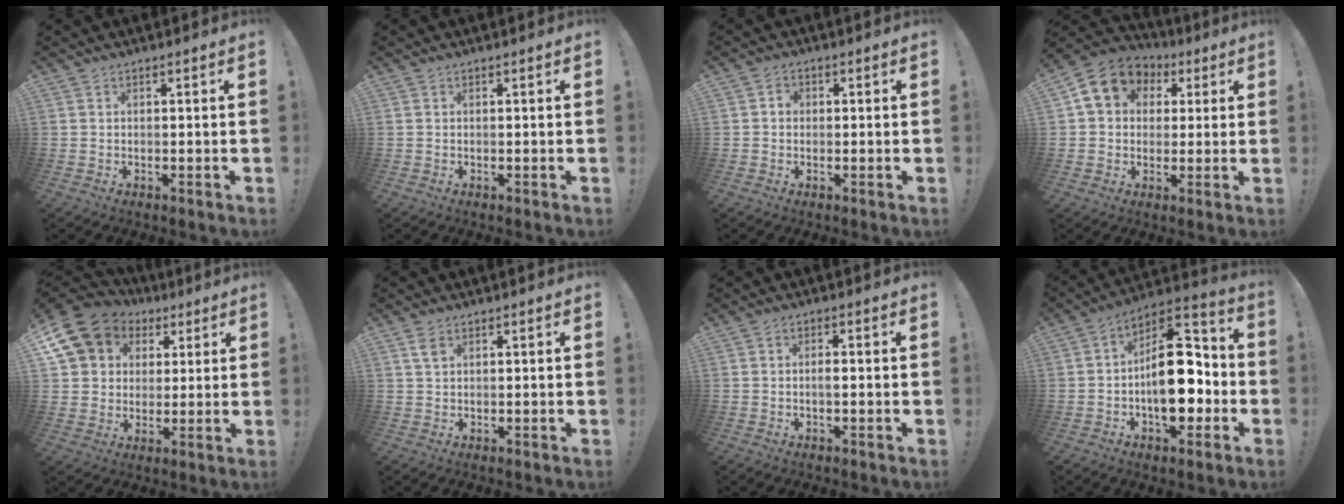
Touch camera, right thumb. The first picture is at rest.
{"total": 0.0}
{"total": 2.3, "force": [-0.5, 1.9, 1.2], "torque": [-0.021, 0.009, -0.009]}
{"total": 11.6, "force": [3.9, 9.5, 5.4], "torque": [-0.076, -0.008, 0.080]}
{"total": 14.0, "force": [6.1, 11.2, 5.5], "torque": [-0.091, -0.032, 0.131]}
{"total": 2.8, "force": [1.5, 1.4, 1.9], "torque": [-0.025, -0.006, 0.024]}
{"total": 1.9, "force": [-0.5, 0.5, 1.8], "torque": [-0.024, 0.001, -0.010]}
{"total": 19.4, "force": [-2.0, 11.3, 15.6], "torque": [-0.208, 0.017, -0.021]}